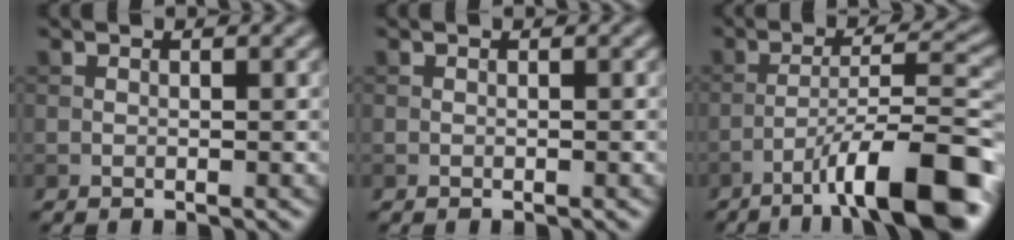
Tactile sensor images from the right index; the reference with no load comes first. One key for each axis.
{"total": 0.0}
{"total": 11.4, "fx": -6.8, "fy": 2.0, "fz": 8.9, "tx": -0.136, "ty": 0.022, "tz": -0.110}